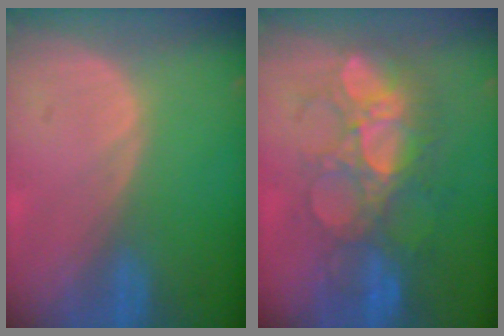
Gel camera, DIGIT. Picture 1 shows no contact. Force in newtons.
{"total": 9.1, "press": 8.9, "slide": 2.0}